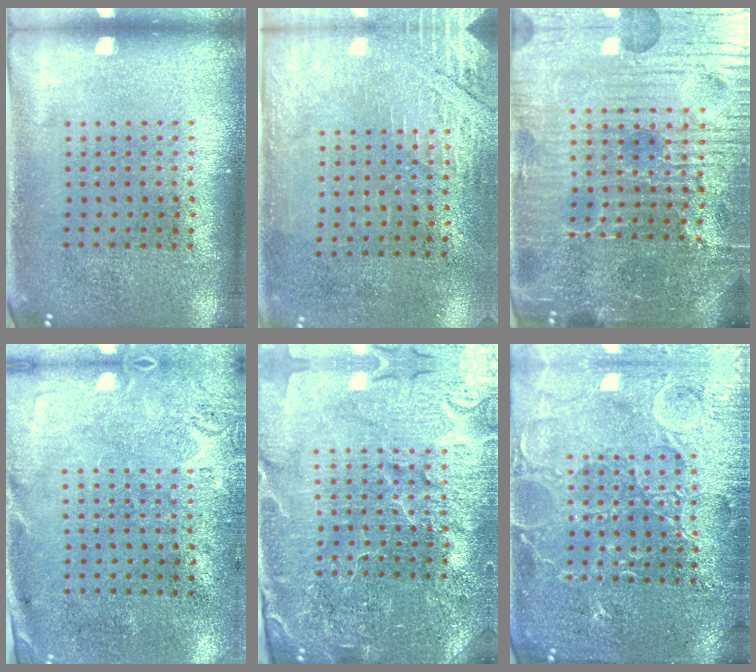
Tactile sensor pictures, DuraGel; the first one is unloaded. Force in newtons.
{"total": 2.8, "press": 2.4, "slide": 1.4}
{"total": 6.4, "press": 5.8, "slide": 2.7}
{"total": 2.8, "press": 2.2, "slide": 1.8}
{"total": 5.0, "press": 4.7, "slide": 1.8}
{"total": 5.9, "press": 5.9, "slide": 0.7}